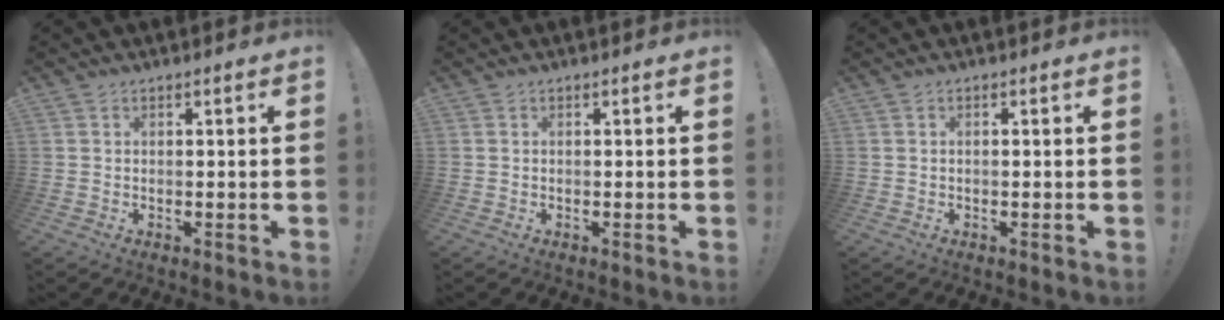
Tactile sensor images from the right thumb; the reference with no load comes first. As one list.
[{"total": 0.0}, {"total": 0.6, "force": [-0.3, 0.0, 0.4], "torque": [-0.011, 0.000, -0.006]}]